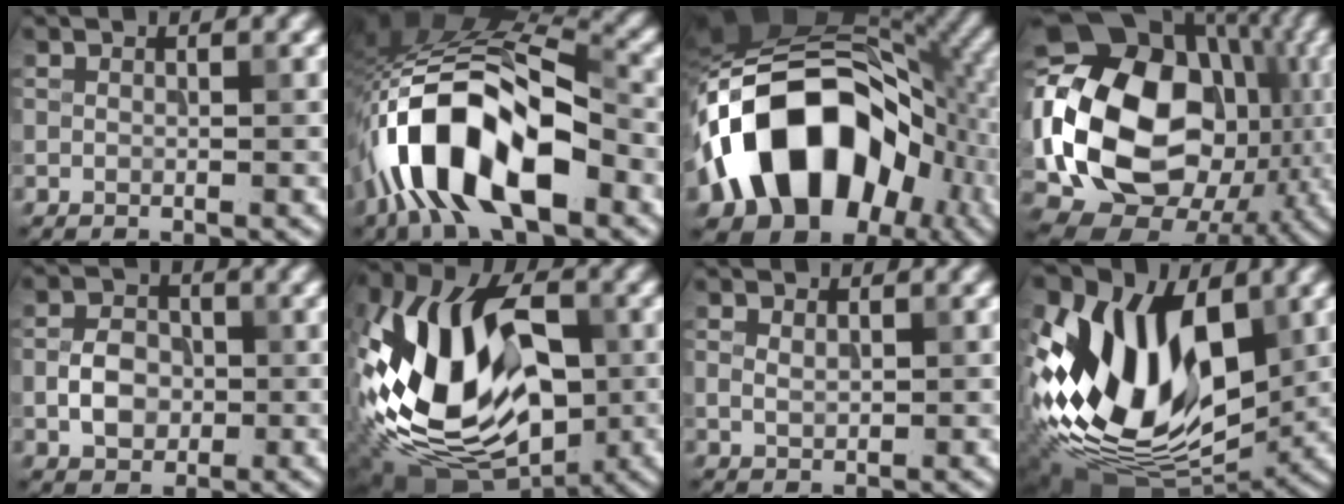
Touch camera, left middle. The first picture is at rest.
{"total": 14.2, "force": [-5.4, 6.6, 11.3], "torque": [-0.201, 0.015, -0.101]}
{"total": 17.1, "force": [-4.8, 11.7, 11.6], "torque": [-0.181, 0.017, -0.098]}
{"total": 17.1, "force": [-1.5, 13.2, 10.8], "torque": [-0.191, -0.006, -0.034]}
{"total": 3.5, "force": [-0.6, 2.6, 2.2], "torque": [-0.036, 0.007, -0.014]}
{"total": 16.6, "force": [-2.7, 10.6, 12.4], "torque": [-0.260, 0.000, -0.052]}
{"total": 1.4, "force": [0.4, 1.1, 0.9], "torque": [-0.012, 0.004, 0.009]}
{"total": 14.2, "force": [-0.2, 9.0, 11.0], "torque": [-0.219, 0.004, -0.024]}